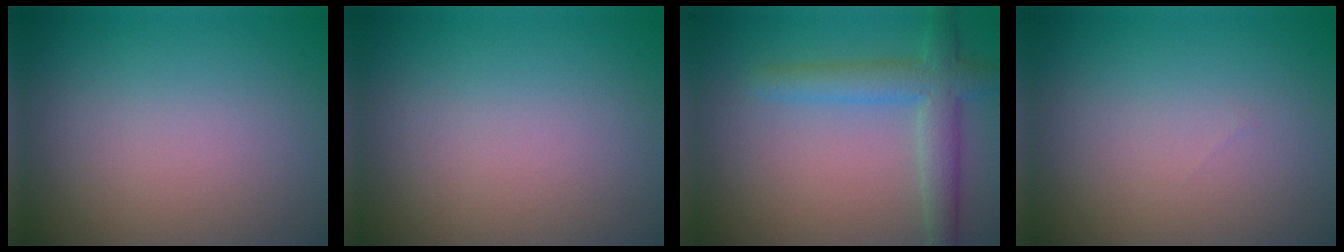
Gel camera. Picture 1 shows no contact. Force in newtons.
{"total": 0.0}
{"total": 4.1, "press": 4.1, "slide": 0.1}
{"total": 0.0}